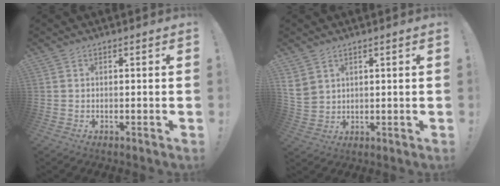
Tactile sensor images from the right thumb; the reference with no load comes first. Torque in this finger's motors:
{"motor_torque": [0.07, 0.77, 0.53, 0.01, 0.14]}